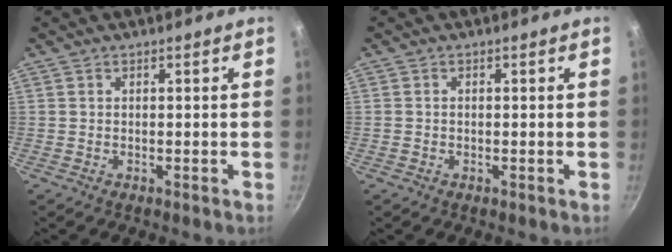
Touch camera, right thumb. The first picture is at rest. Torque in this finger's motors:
{"motor_torque": [0.22, -0.06, -0.16, 0.22, 0.08]}